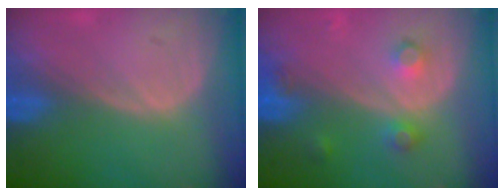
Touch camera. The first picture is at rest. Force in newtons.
{"total": 3.7, "press": 3.5, "slide": 1.4}